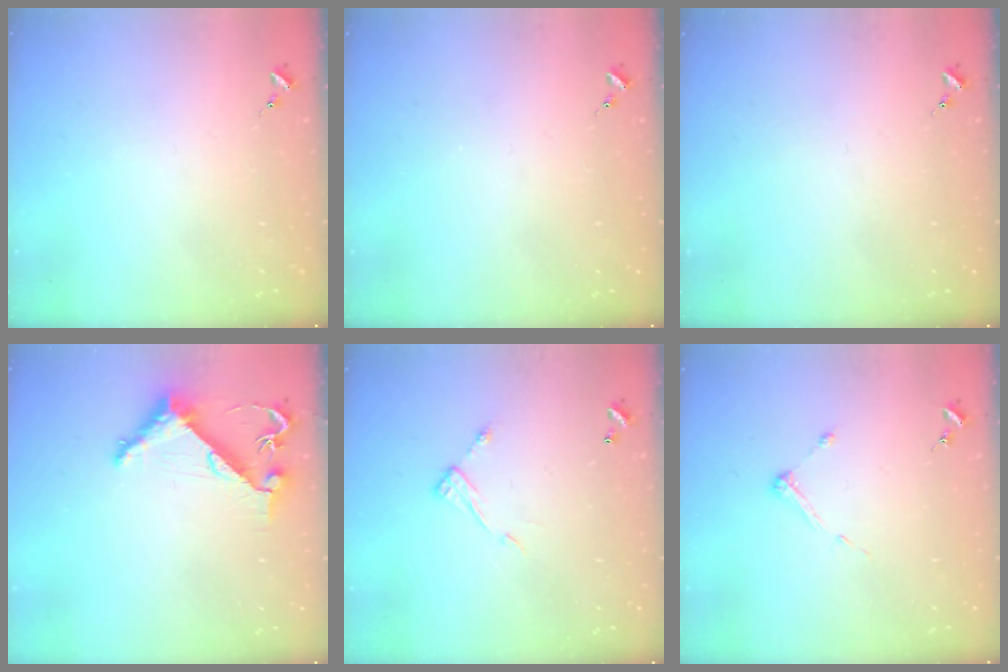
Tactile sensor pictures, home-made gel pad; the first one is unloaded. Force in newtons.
{"total": 0.0}
{"total": 0.0}
{"total": 6.3, "press": 6.3, "slide": 0.6}
{"total": 7.5, "press": 7.5, "slide": 0.2}
{"total": 3.4, "press": 3.4, "slide": 0.4}